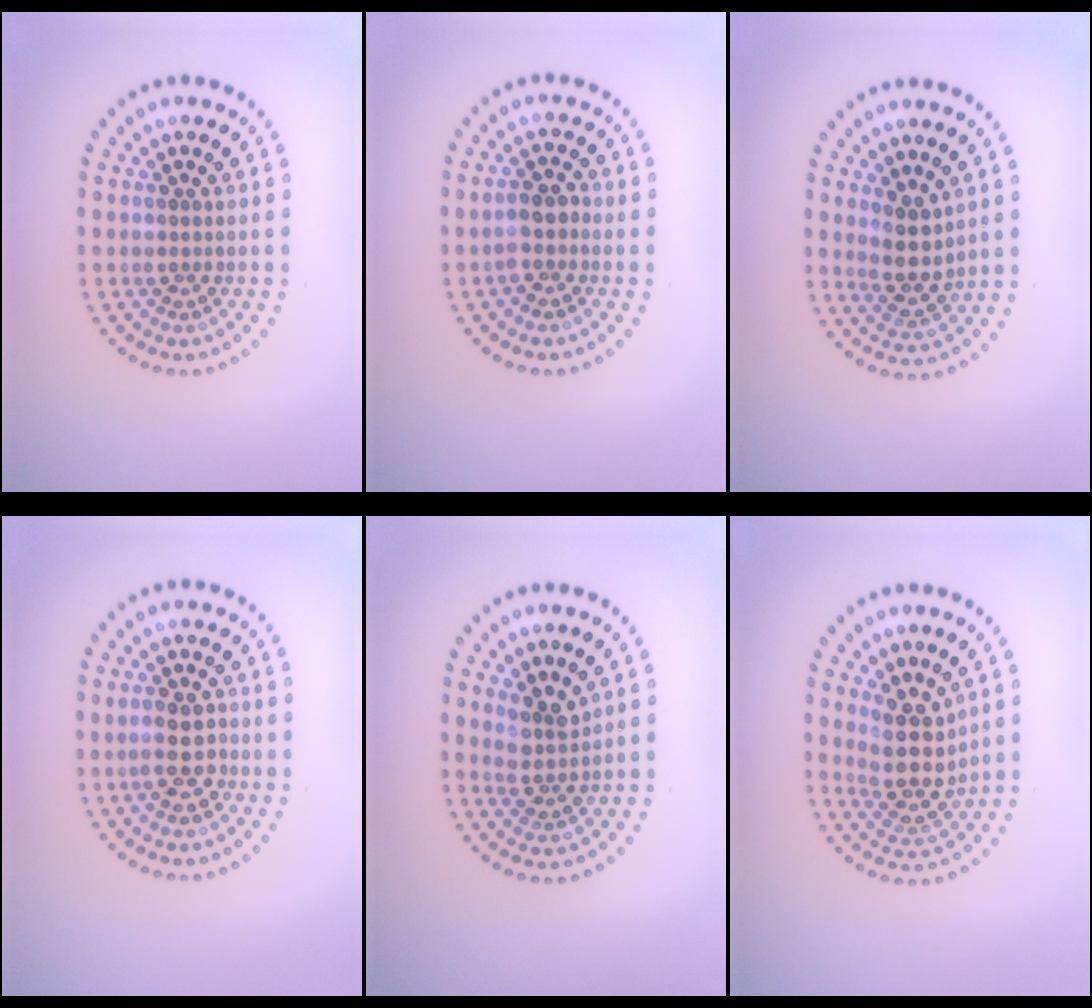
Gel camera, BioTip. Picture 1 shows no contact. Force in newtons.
{"total": 2.0, "press": 1.8, "slide": 0.7}
{"total": 2.8, "press": 2.3, "slide": 1.6}
{"total": 2.9, "press": 2.8, "slide": 0.5}
{"total": 2.7, "press": 2.0, "slide": 1.8}
{"total": 4.3, "press": 3.6, "slide": 2.5}